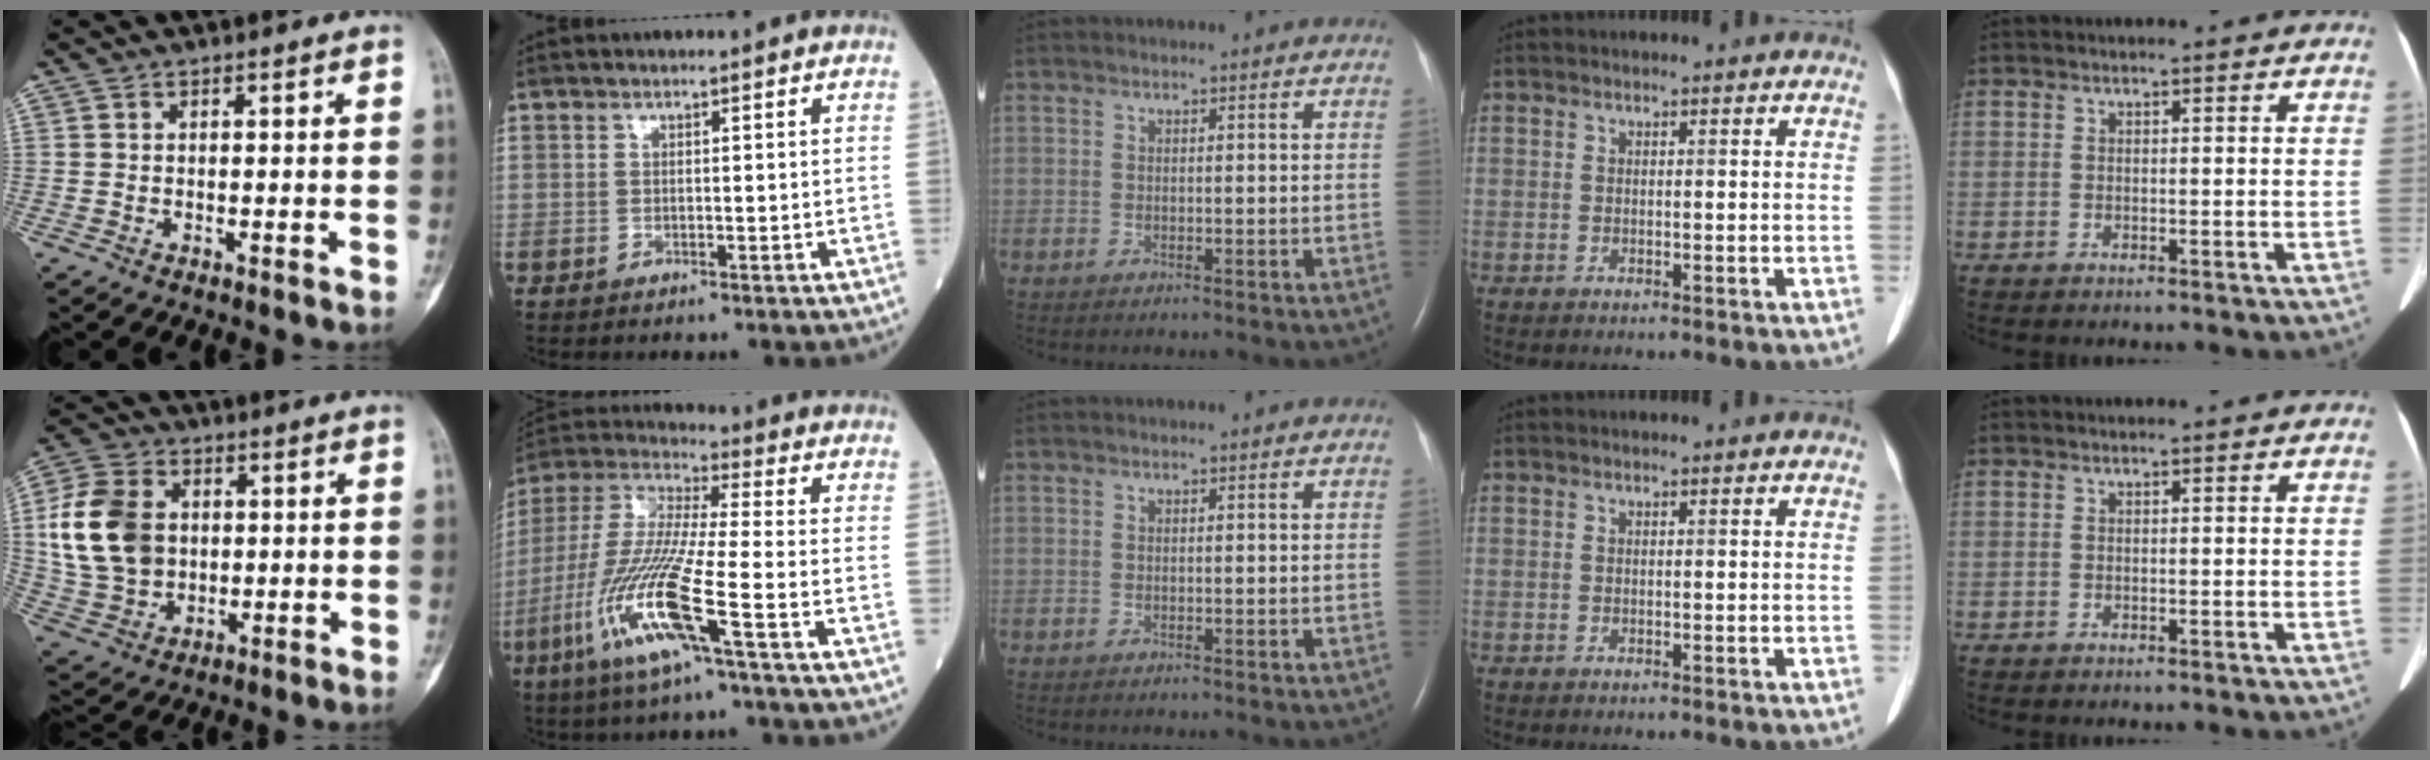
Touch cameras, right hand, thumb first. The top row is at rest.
{"thumb": {"total": 15.8, "force": [1.9, 12.1, 9.9], "torque": [-0.173, 0.005, 0.040]}, "index": {"total": 15.4, "force": [-6.4, 0.2, 14.0], "torque": [-0.302, -0.019, -0.130]}}